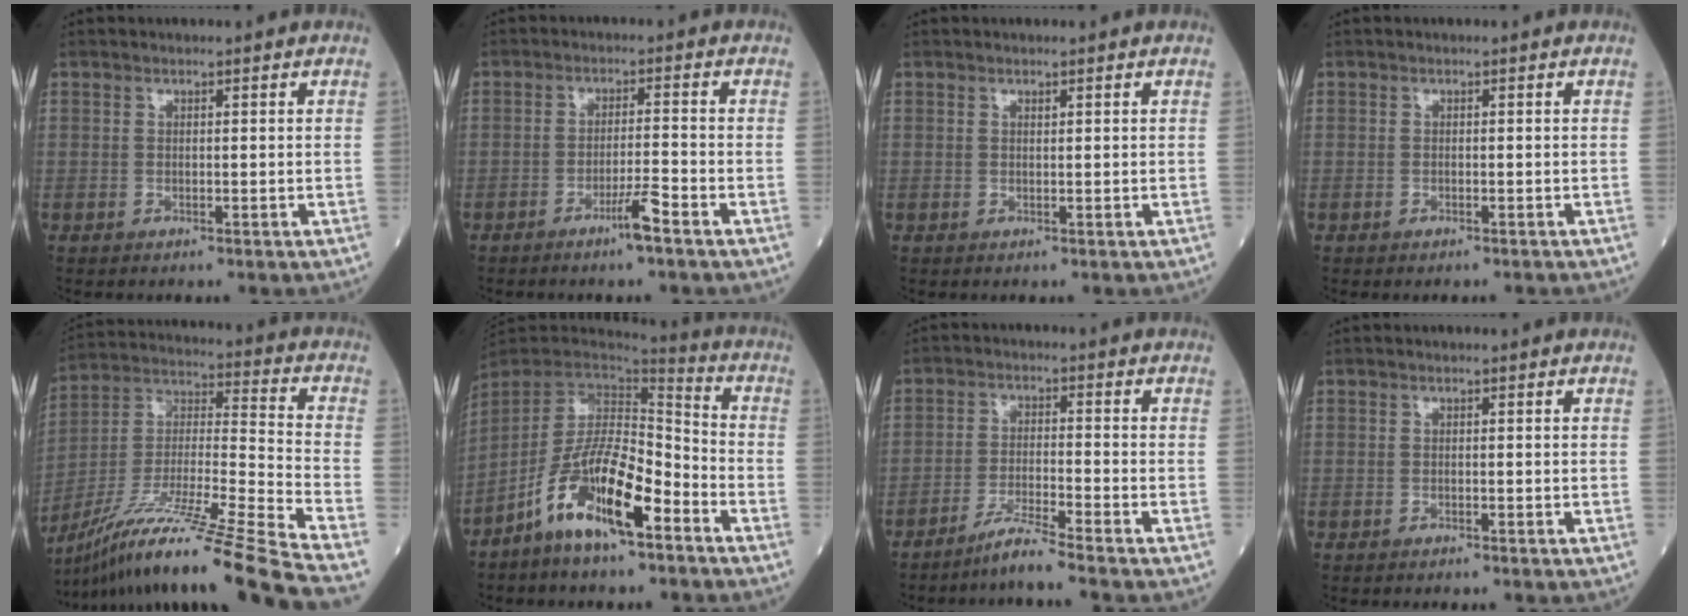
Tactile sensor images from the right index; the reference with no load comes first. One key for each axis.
{"total": 4.1, "fx": -2.7, "fy": -0.4, "fz": 3.1, "tx": -0.057, "ty": -0.006, "tz": -0.050}
{"total": 0.0}
{"total": 0.8, "fx": -0.6, "fy": 0.5, "fz": 0.0, "tx": -0.003, "ty": 0.004, "tz": -0.012}
{"total": 27.3, "fx": -21.8, "fy": -2.1, "fz": 16.3, "tx": -0.253, "ty": -0.039, "tz": -0.380}
{"total": 13.7, "fx": -7.6, "fy": 3.2, "fz": 10.9, "tx": -0.209, "ty": -0.003, "tz": -0.140}
{"total": 5.0, "fx": -4.3, "fy": -1.4, "fz": 2.0, "tx": -0.041, "ty": -0.022, "tz": -0.087}
{"total": 0.6, "fx": -0.6, "fy": 0.0, "fz": 0.0, "tx": -0.004, "ty": 0.000, "tz": -0.013}